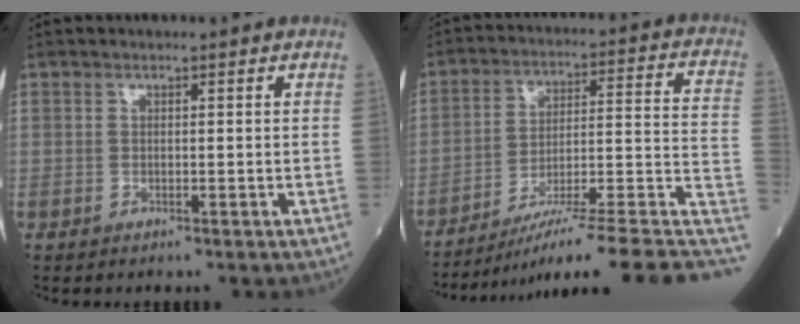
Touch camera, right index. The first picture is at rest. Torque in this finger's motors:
{"motor_torque": [-0.18, -1.02, 0.62, 0.14]}